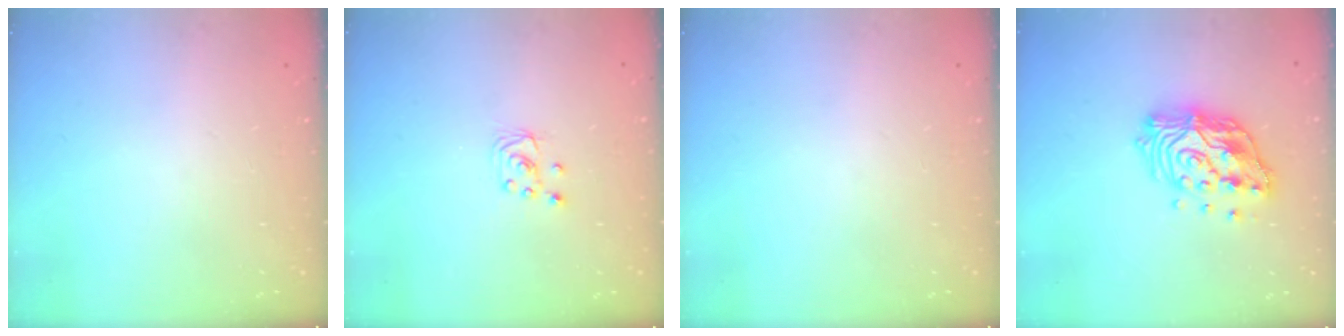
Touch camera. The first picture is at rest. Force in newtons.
{"total": 3.2, "press": 3.2, "slide": 0.2}
{"total": 0.0}
{"total": 15.9, "press": 15.8, "slide": 1.5}